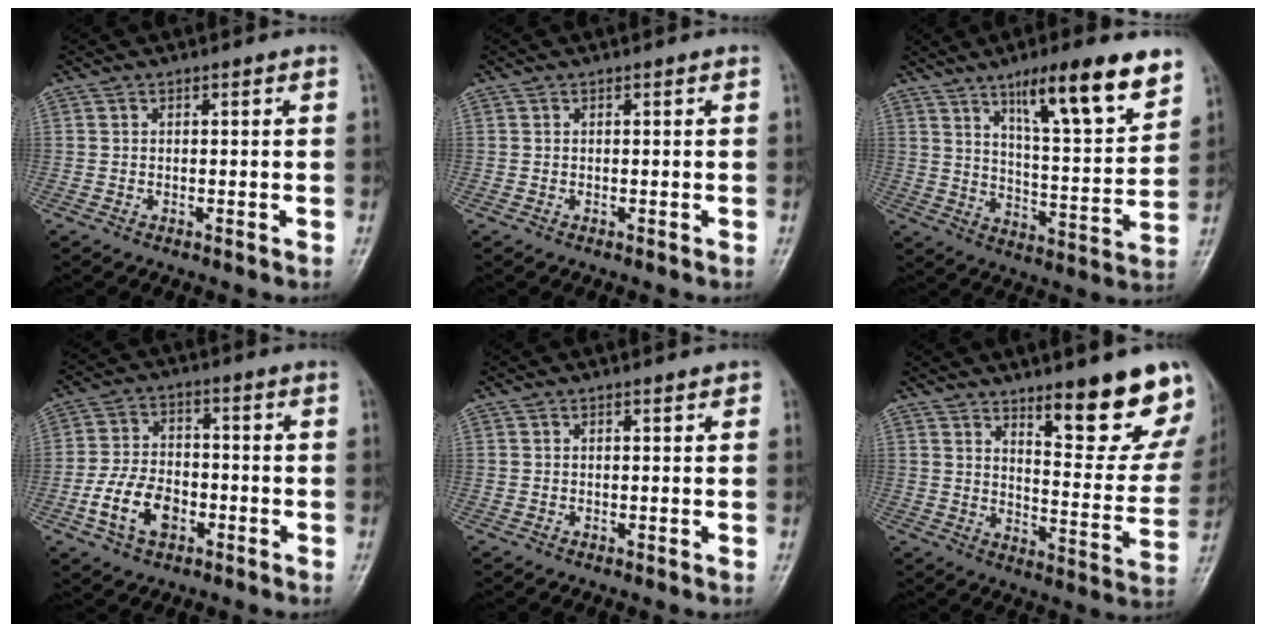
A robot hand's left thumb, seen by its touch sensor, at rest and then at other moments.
{"total": 0.0}
{"total": 16.7, "force": [10.5, 3.4, 12.6], "torque": [-0.169, -0.055, 0.170]}
{"total": 9.7, "force": [-3.7, 6.4, 6.3], "torque": [-0.109, 0.023, -0.070]}
{"total": 0.9, "force": [0.4, 0.5, 0.6], "torque": [-0.001, 0.000, 0.004]}
{"total": 16.4, "force": [11.1, 4.4, 11.2], "torque": [-0.097, -0.081, 0.160]}